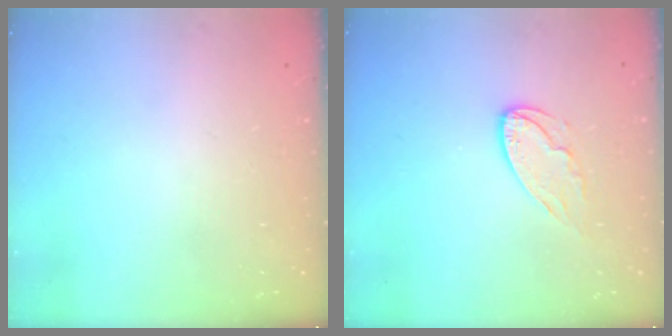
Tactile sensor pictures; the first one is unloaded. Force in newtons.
{"total": 8.2, "press": 8.2, "slide": 0.5}